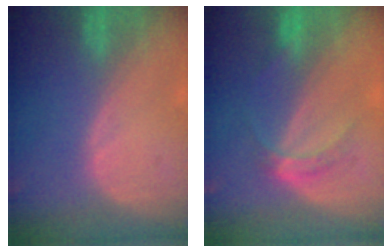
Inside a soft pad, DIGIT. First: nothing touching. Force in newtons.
{"total": 3.5, "press": 3.2, "slide": 1.5}